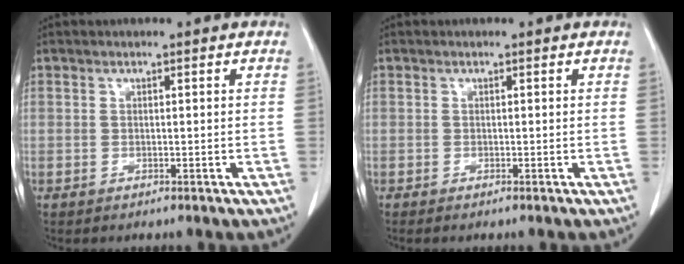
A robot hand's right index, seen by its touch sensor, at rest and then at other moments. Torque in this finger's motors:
{"motor_torque": [-0.04, 0.00, 0.04, 0.01]}